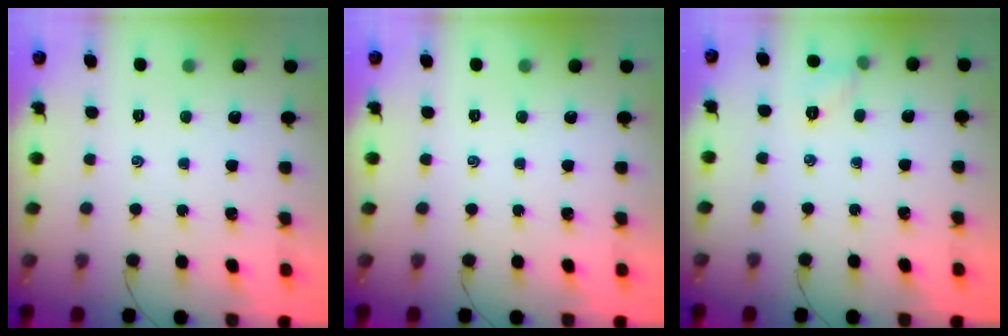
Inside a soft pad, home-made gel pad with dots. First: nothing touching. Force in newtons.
{"total": 0.0}
{"total": 4.9, "press": 4.7, "slide": 1.4}